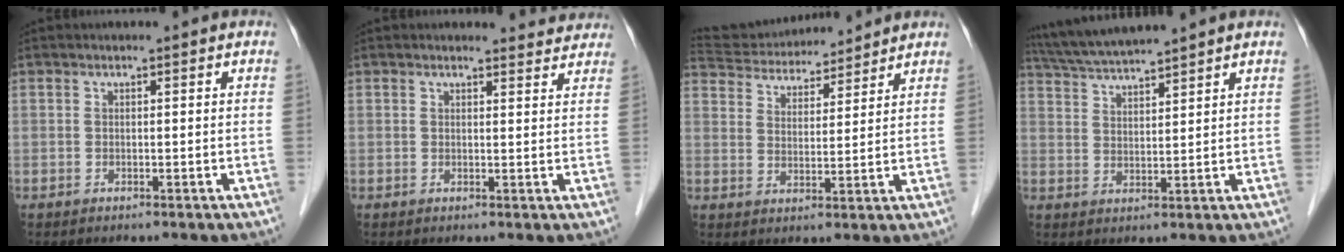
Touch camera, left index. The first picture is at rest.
{"total": 4.8, "force": [4.7, 1.1, -0.3], "torque": [0.014, -0.013, 0.030]}
{"total": 14.3, "force": [13.4, 2.9, 4.1], "torque": [-0.075, 0.030, 0.216]}
{"total": 8.1, "force": [7.5, -0.9, 3.1], "torque": [-0.061, 0.021, 0.136]}